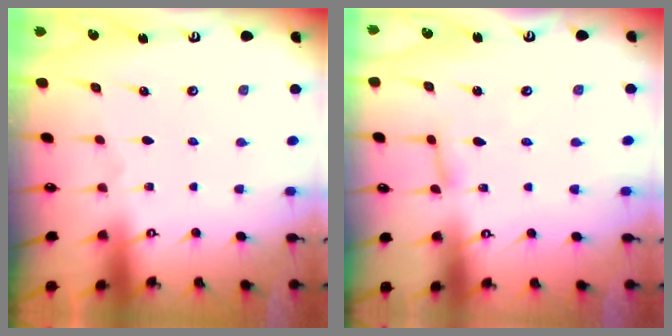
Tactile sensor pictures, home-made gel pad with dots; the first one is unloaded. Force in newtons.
{"total": 2.8, "press": 2.8, "slide": 0.2}